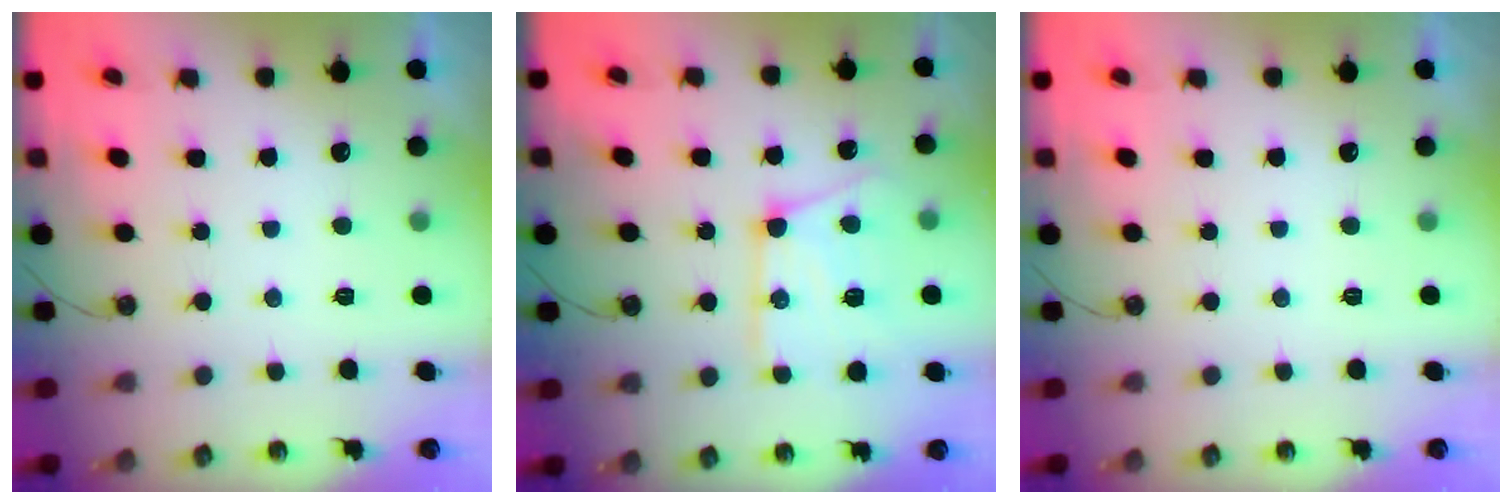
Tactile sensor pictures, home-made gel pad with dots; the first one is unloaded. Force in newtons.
{"total": 17.2, "press": 17.1, "slide": 1.2}
{"total": 0.0}